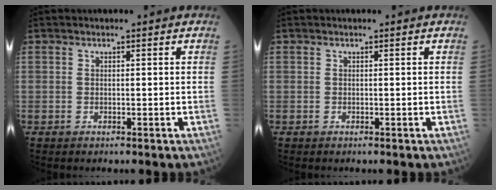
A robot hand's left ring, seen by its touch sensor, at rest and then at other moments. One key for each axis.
{"total": 0.0}